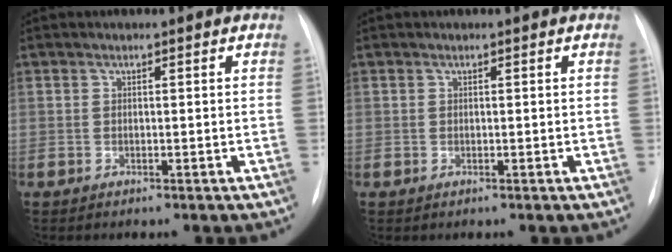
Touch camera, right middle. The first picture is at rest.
{"total": 0.0}